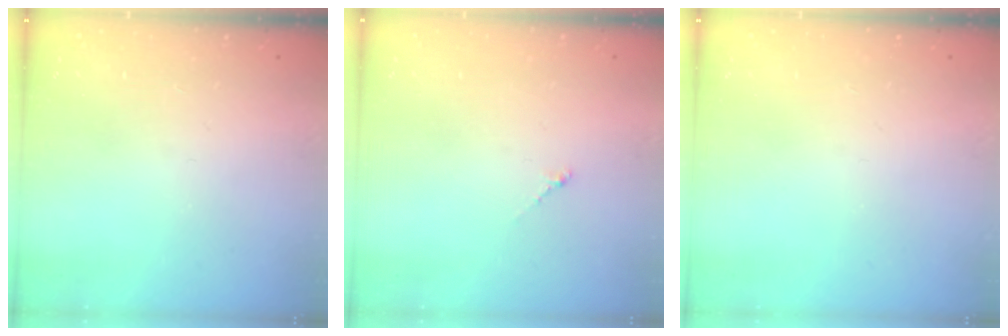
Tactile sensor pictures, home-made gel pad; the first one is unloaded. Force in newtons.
{"total": 0.8, "press": 0.6, "slide": 0.4}
{"total": 0.0}